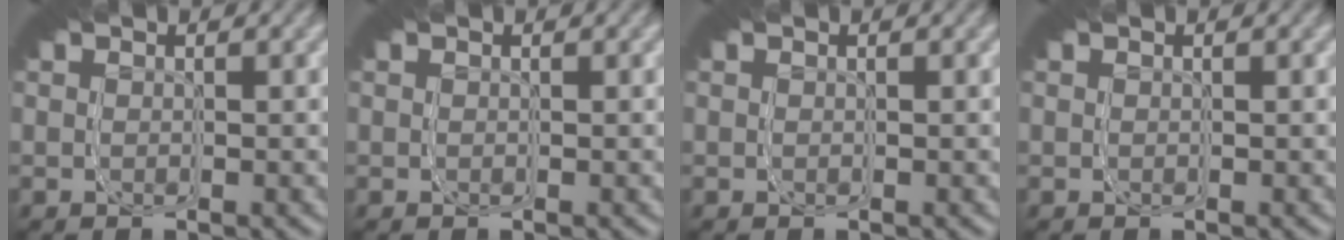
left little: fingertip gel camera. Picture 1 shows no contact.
{"total": 0.0}
{"total": 0.0}
{"total": 0.0}